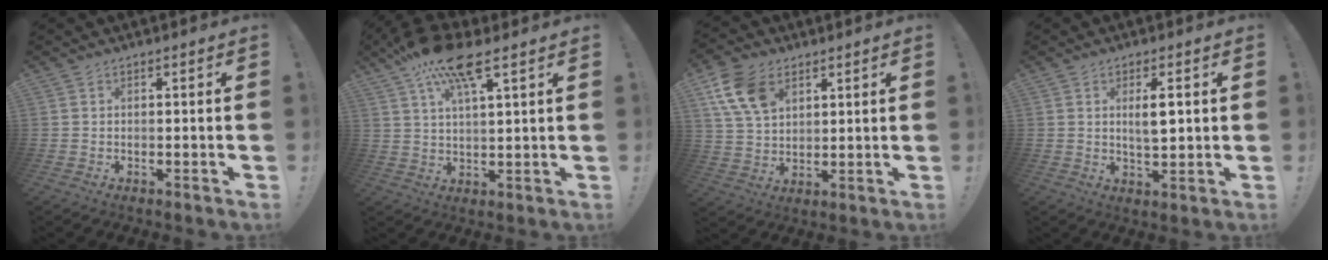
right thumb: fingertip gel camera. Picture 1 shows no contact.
{"total": 12.8, "force": [8.0, 3.4, 9.4], "torque": [-0.172, -0.032, 0.138]}
{"total": 12.6, "force": [6.1, 8.4, 7.2], "torque": [-0.131, -0.016, 0.120]}
{"total": 5.4, "force": [1.3, 1.7, 5.0], "torque": [-0.078, -0.008, 0.017]}